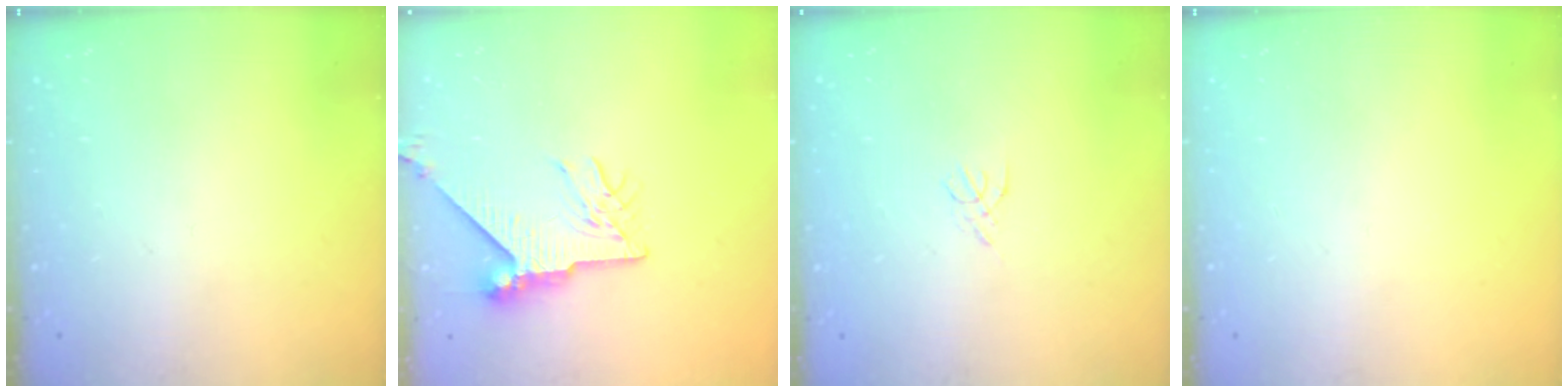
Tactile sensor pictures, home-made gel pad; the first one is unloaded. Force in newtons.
{"total": 7.7, "press": 7.7, "slide": 1.0}
{"total": 1.8, "press": 1.7, "slide": 0.5}
{"total": 0.0}